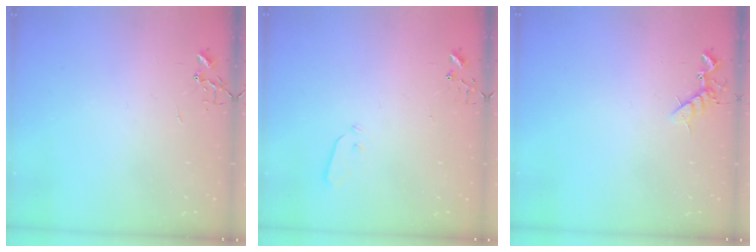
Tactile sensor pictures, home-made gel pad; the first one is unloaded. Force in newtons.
{"total": 3.8, "press": 3.8, "slide": 0.1}
{"total": 7.0, "press": 6.9, "slide": 1.1}